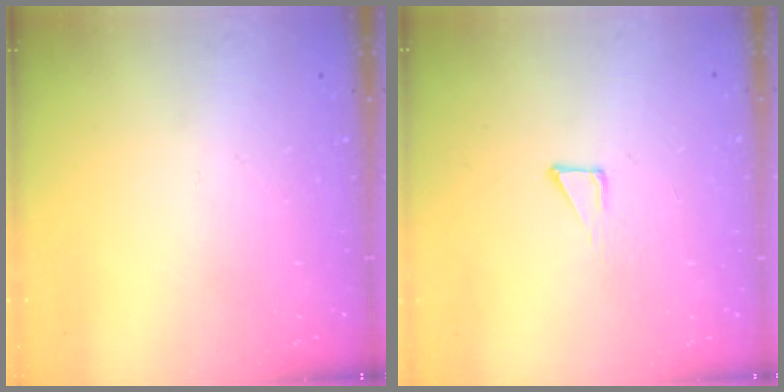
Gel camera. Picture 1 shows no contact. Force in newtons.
{"total": 2.7, "press": 2.7, "slide": 0.3}